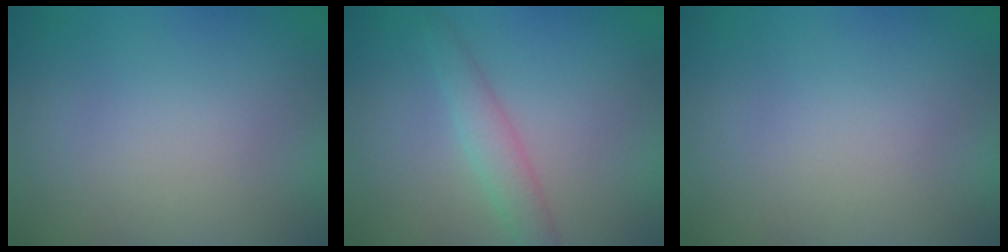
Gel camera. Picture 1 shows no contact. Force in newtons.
{"total": 2.3, "press": 2.3, "slide": 0.1}
{"total": 0.0}